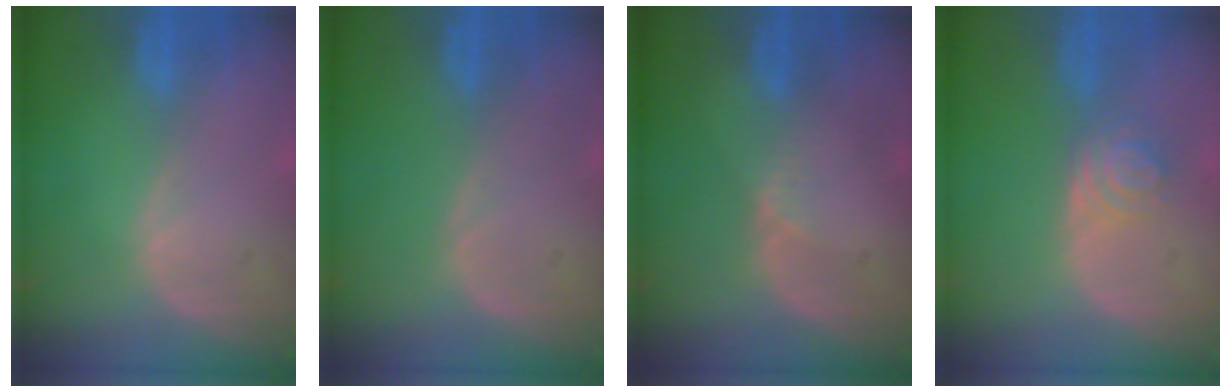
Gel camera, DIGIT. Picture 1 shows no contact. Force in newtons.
{"total": 0.0}
{"total": 2.0, "press": 1.6, "slide": 1.3}
{"total": 4.2, "press": 3.7, "slide": 2.0}